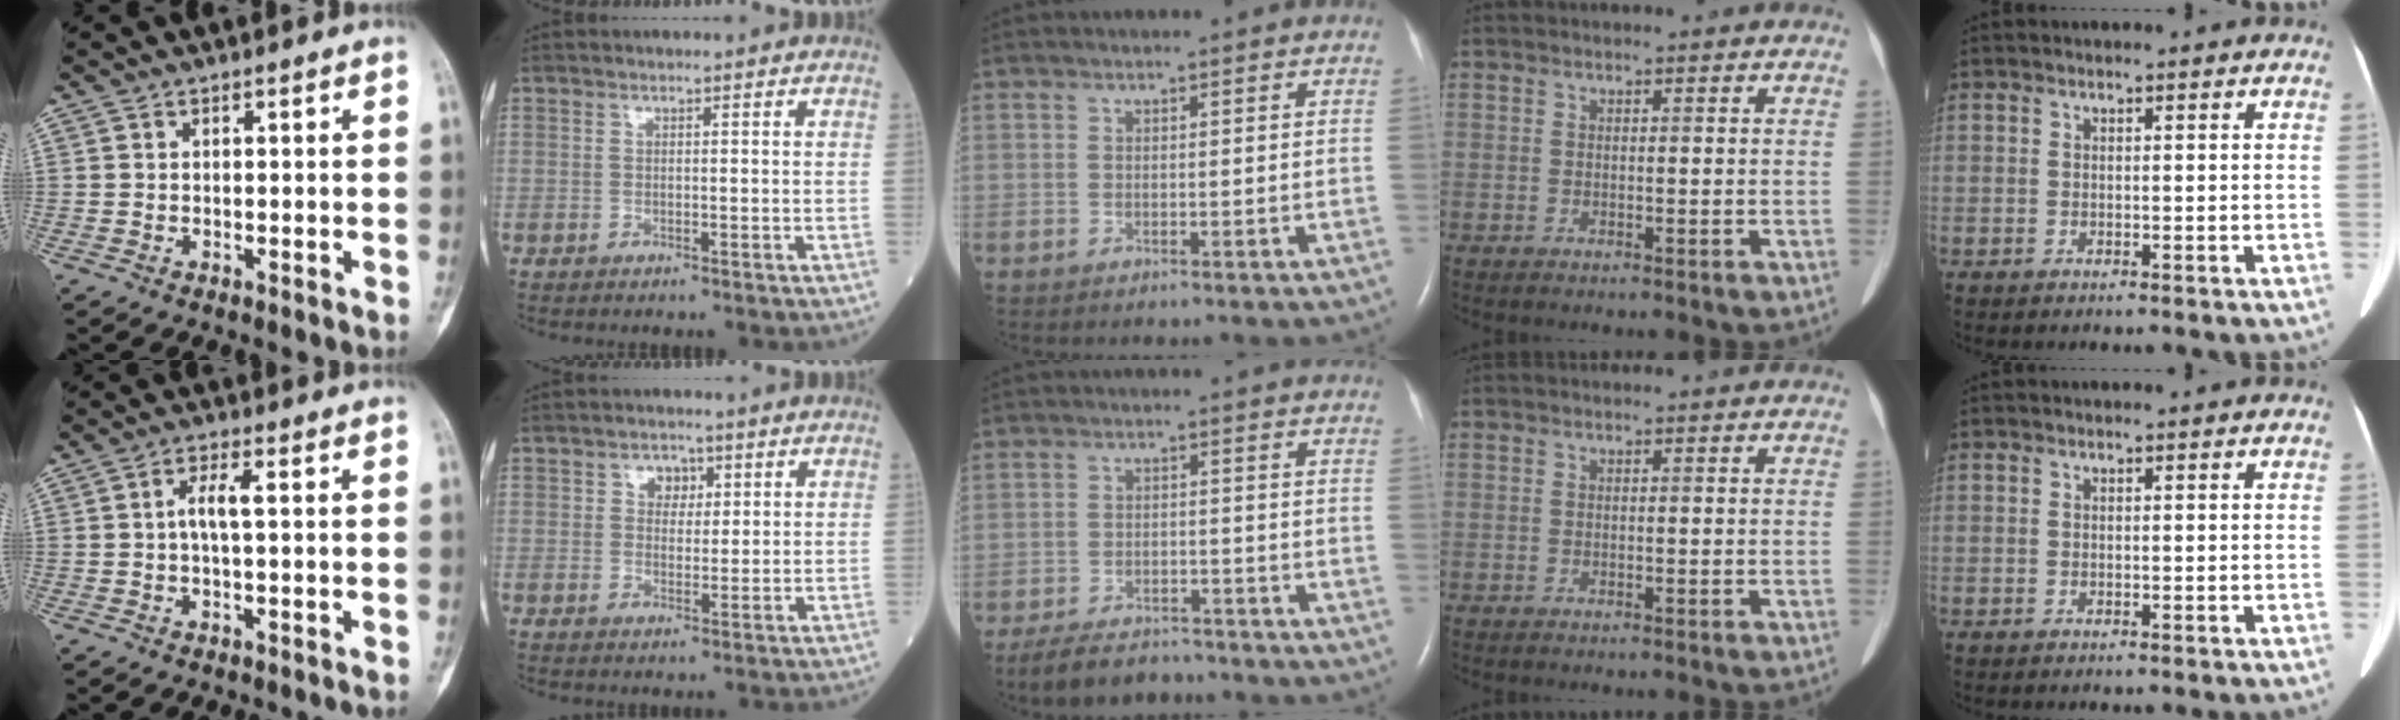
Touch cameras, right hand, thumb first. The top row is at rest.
{"thumb": {"total": 3.7, "force": [0.2, 1.0, 3.5], "torque": [-0.073, 0.010, 0.000]}, "index": {"total": 3.2, "force": [1.4, 2.4, 1.7], "torque": [-0.021, 0.006, 0.021]}, "middle": {"total": 7.6, "force": [-6.6, 2.8, 2.6], "torque": [-0.046, -0.010, -0.102]}}